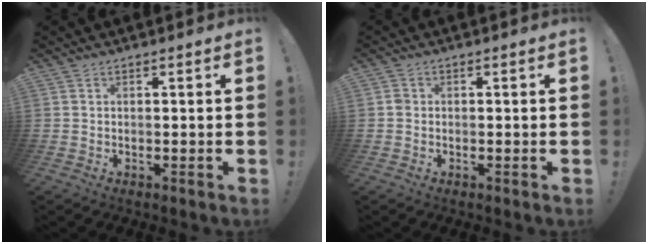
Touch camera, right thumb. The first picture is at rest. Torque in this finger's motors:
{"motor_torque": [0.20, 0.45, 0.20, -0.28, -0.04]}